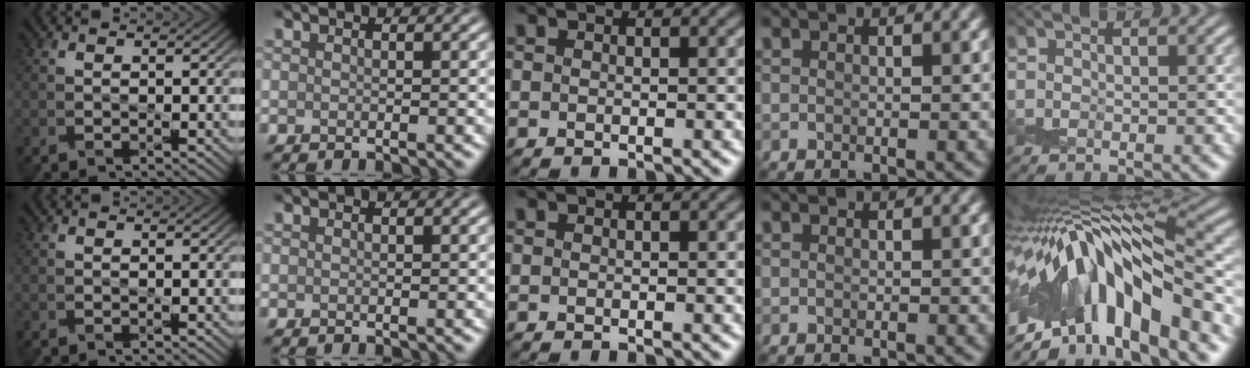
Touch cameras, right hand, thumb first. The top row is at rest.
{"little": {"total": 13.1, "force": [-4.1, 3.8, 11.9], "torque": [-0.188, 0.026, -0.067]}}